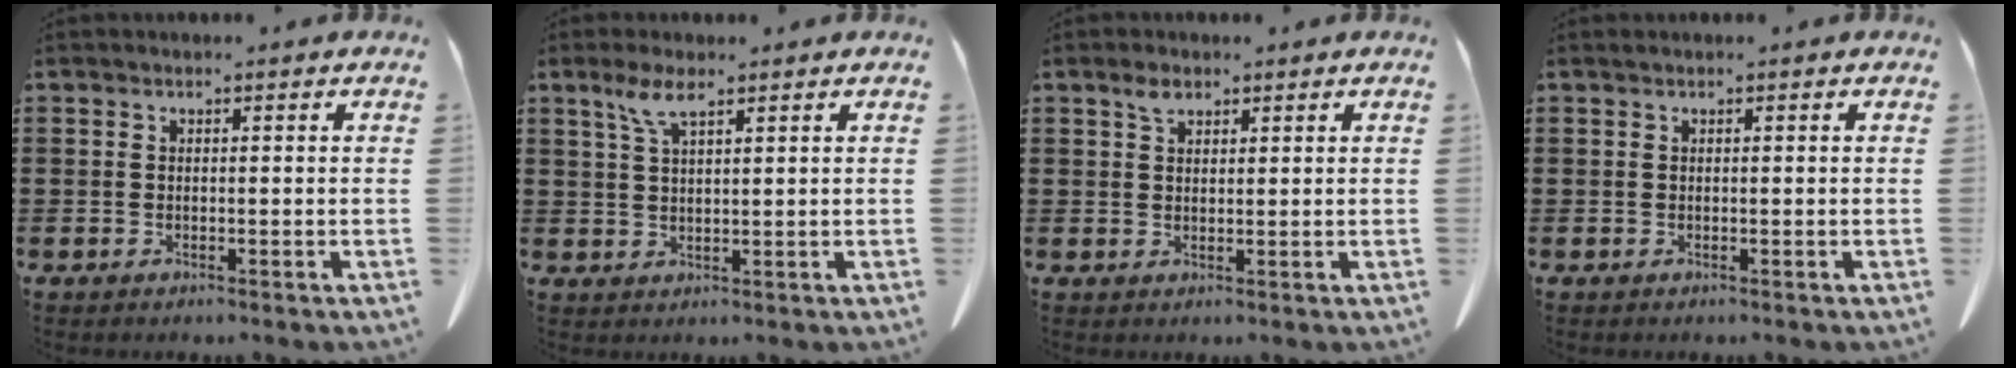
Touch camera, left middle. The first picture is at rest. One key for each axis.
{"total": 4.4, "fx": 2.7, "fy": 1.0, "fz": 3.3, "tx": -0.074, "ty": 0.003, "tz": 0.048}
{"total": 2.2, "fx": 1.5, "fy": 0.9, "fz": 1.2, "tx": -0.019, "ty": -0.003, "tz": 0.028}
{"total": 0.0}